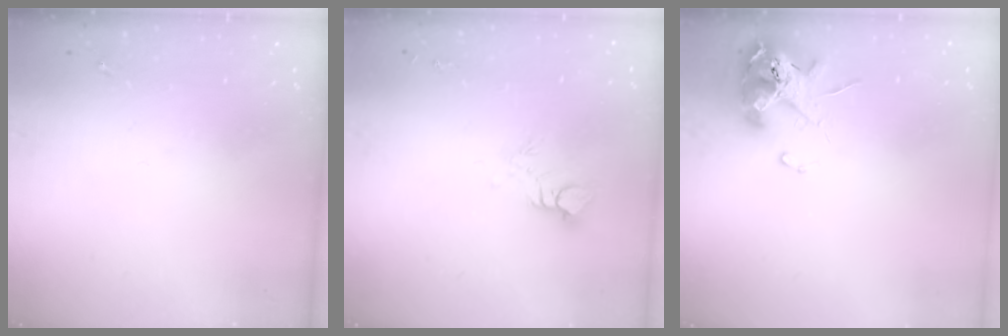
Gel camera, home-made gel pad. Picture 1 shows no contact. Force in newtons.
{"total": 6.3, "press": 6.3, "slide": 0.5}
{"total": 10.9, "press": 10.8, "slide": 1.8}